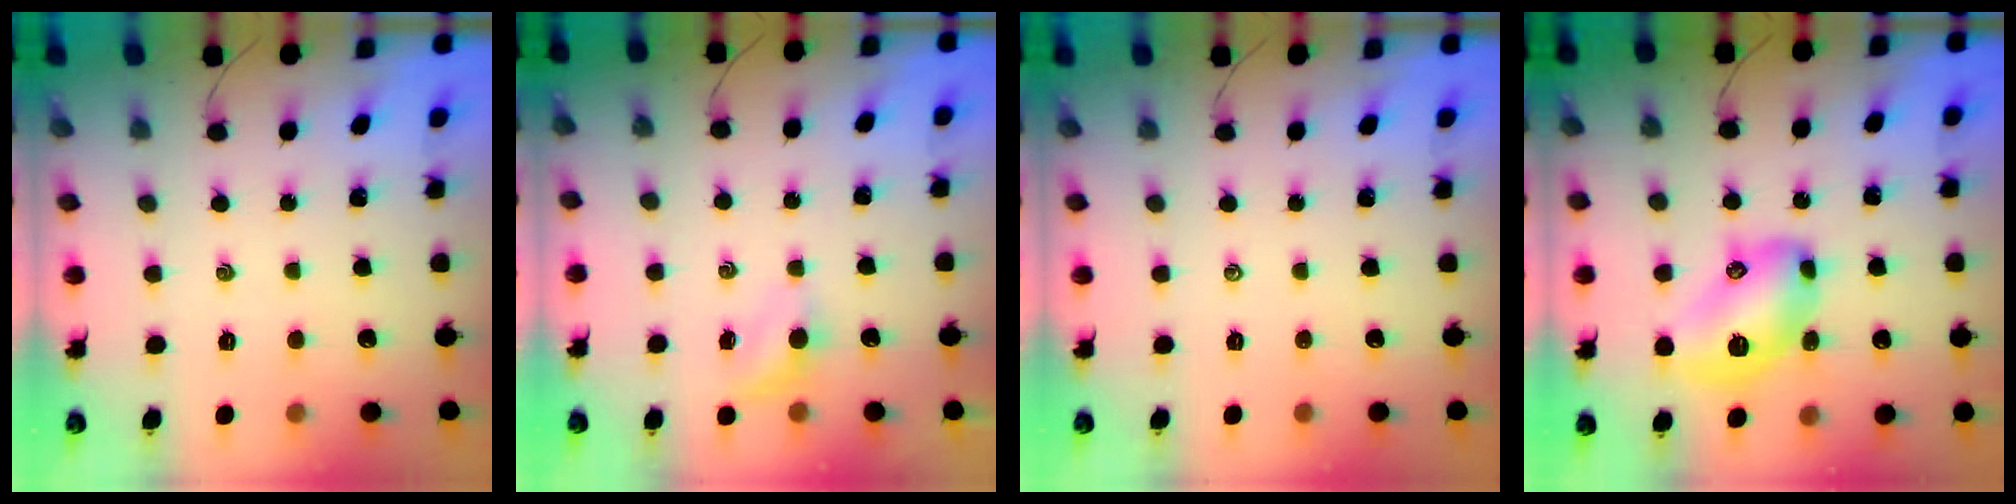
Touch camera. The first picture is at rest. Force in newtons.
{"total": 4.3, "press": 4.1, "slide": 1.3}
{"total": 0.0}
{"total": 13.2, "press": 13.1, "slide": 0.7}